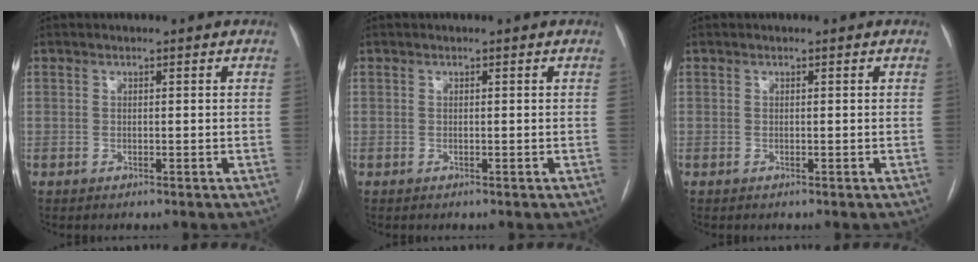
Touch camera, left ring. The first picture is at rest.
{"total": 0.0}
{"total": 0.0}